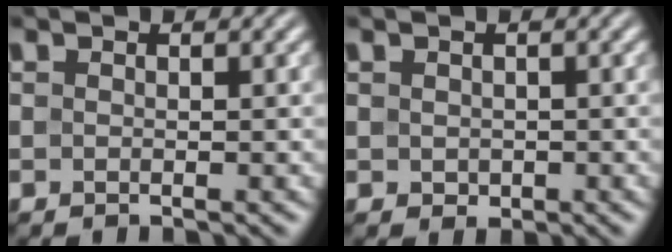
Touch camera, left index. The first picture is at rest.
{"total": 0.9, "force": [0.1, 0.8, 0.3], "torque": [-0.004, -0.003, 0.004]}